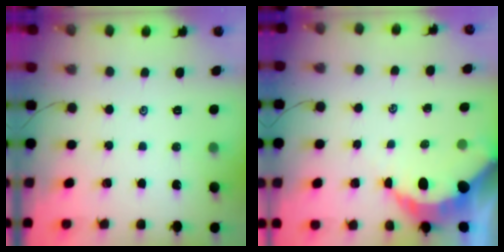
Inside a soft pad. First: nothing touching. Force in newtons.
{"total": 5.4, "press": 5.3, "slide": 0.8}